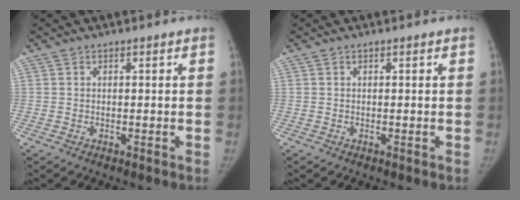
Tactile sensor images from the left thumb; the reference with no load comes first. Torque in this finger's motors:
{"motor_torque": [-0.05, 0.05, 0.04, 0.00, -0.02]}